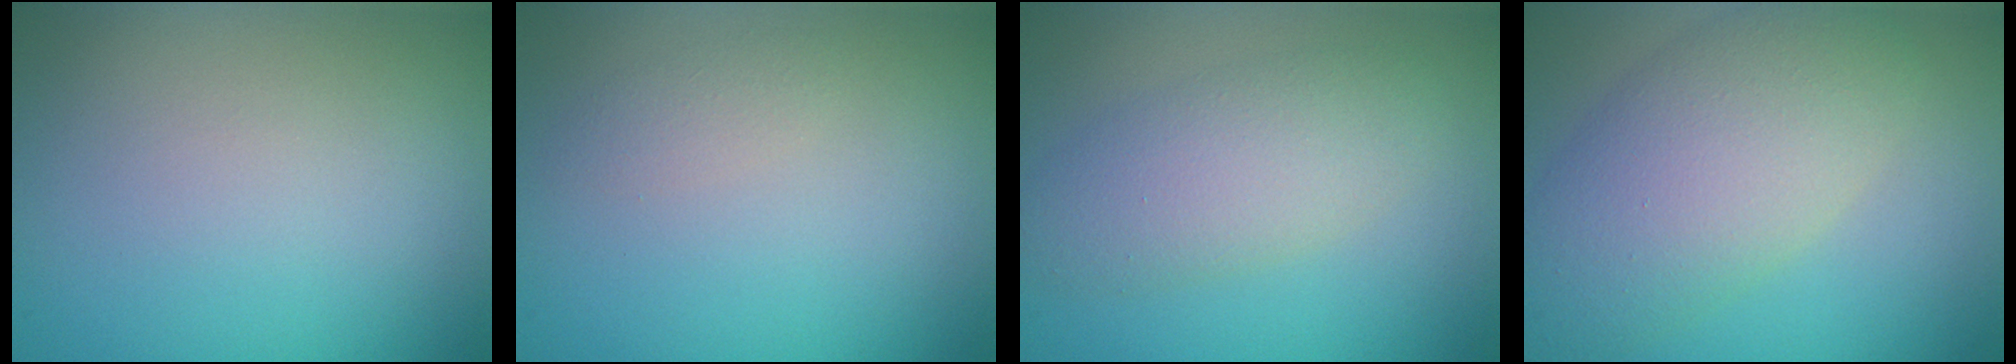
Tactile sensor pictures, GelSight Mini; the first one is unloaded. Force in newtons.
{"total": 1.0, "press": 1.0, "slide": 0.0}
{"total": 4.2, "press": 4.2, "slide": 0.4}
{"total": 7.9, "press": 7.9, "slide": 0.3}